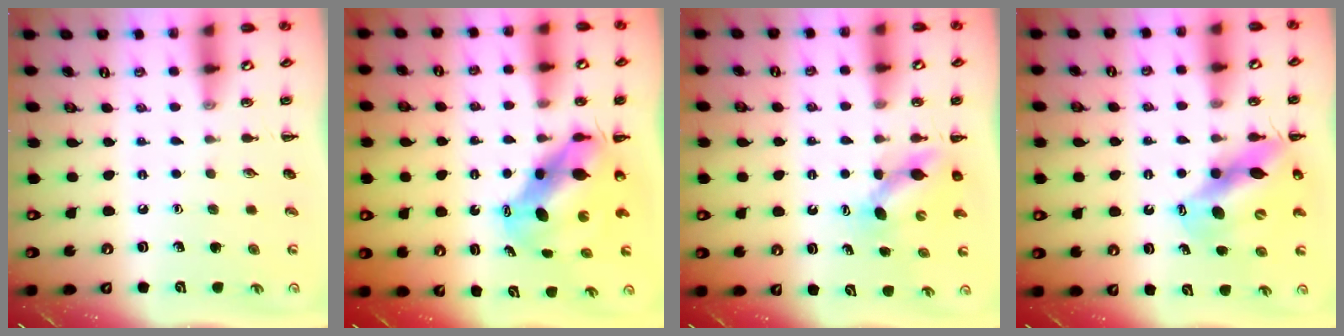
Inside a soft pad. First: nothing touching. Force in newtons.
{"total": 8.1, "press": 7.9, "slide": 2.0}
{"total": 5.4, "press": 5.3, "slide": 1.0}
{"total": 12.5, "press": 12.0, "slide": 3.4}